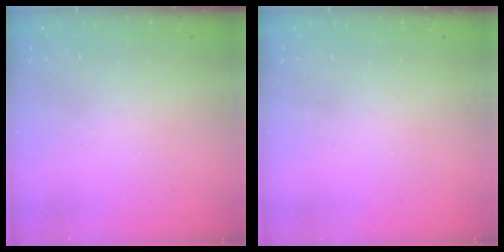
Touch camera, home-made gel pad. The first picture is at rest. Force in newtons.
{"total": 0.0}